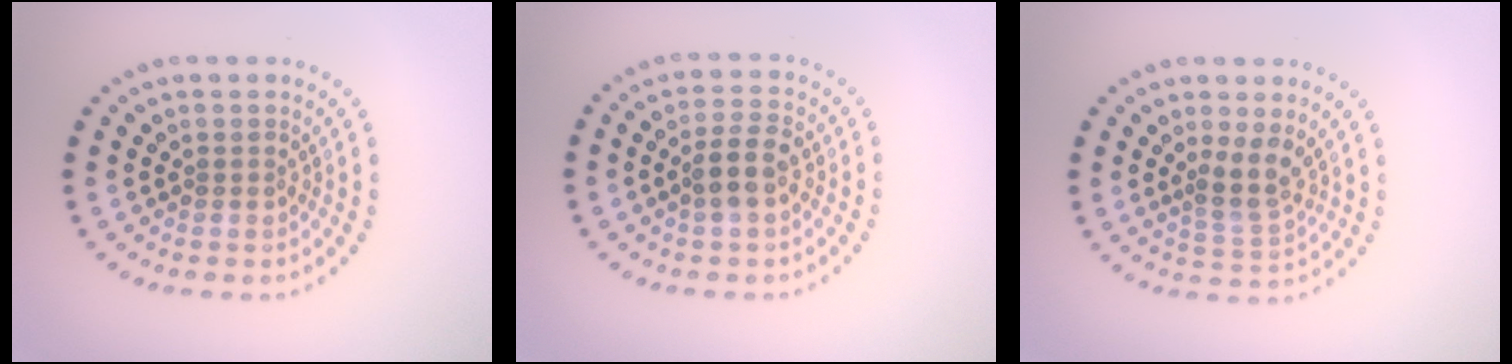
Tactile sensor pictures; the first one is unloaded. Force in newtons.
{"total": 3.1, "press": 3.0, "slide": 0.8}
{"total": 2.7, "press": 2.1, "slide": 1.7}